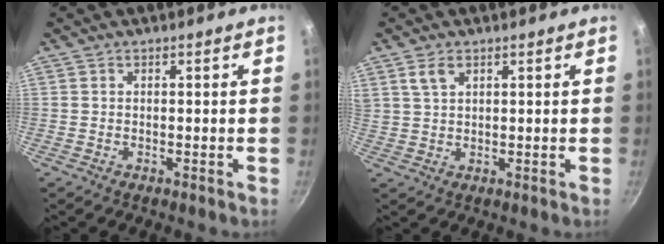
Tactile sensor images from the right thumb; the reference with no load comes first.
{"total": 3.6, "force": [2.0, 1.9, 2.3], "torque": [-0.038, -0.001, 0.042]}